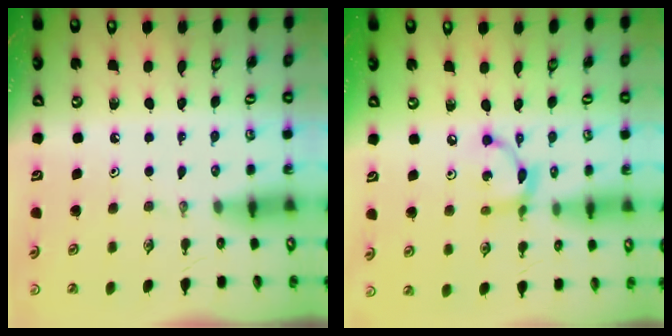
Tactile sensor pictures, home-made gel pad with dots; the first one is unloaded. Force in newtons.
{"total": 7.9, "press": 7.9, "slide": 0.2}